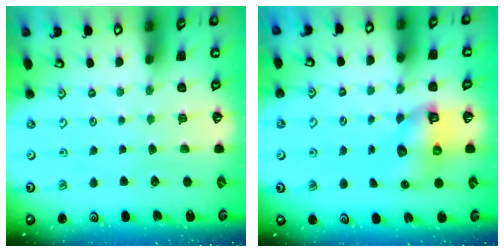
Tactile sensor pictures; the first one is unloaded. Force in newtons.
{"total": 9.3, "press": 9.2, "slide": 0.9}